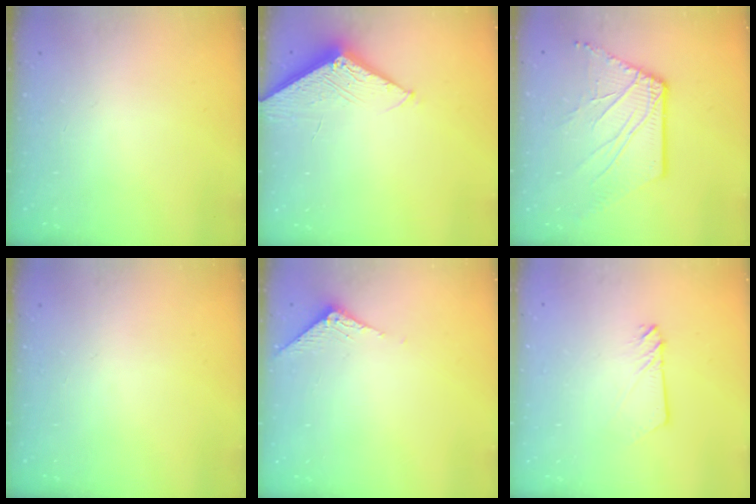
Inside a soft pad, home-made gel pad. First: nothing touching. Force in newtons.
{"total": 6.1, "press": 6.1, "slide": 0.5}
{"total": 10.5, "press": 10.4, "slide": 1.5}
{"total": 0.0}
{"total": 3.4, "press": 3.4, "slide": 0.2}
{"total": 2.4, "press": 2.4, "slide": 0.2}